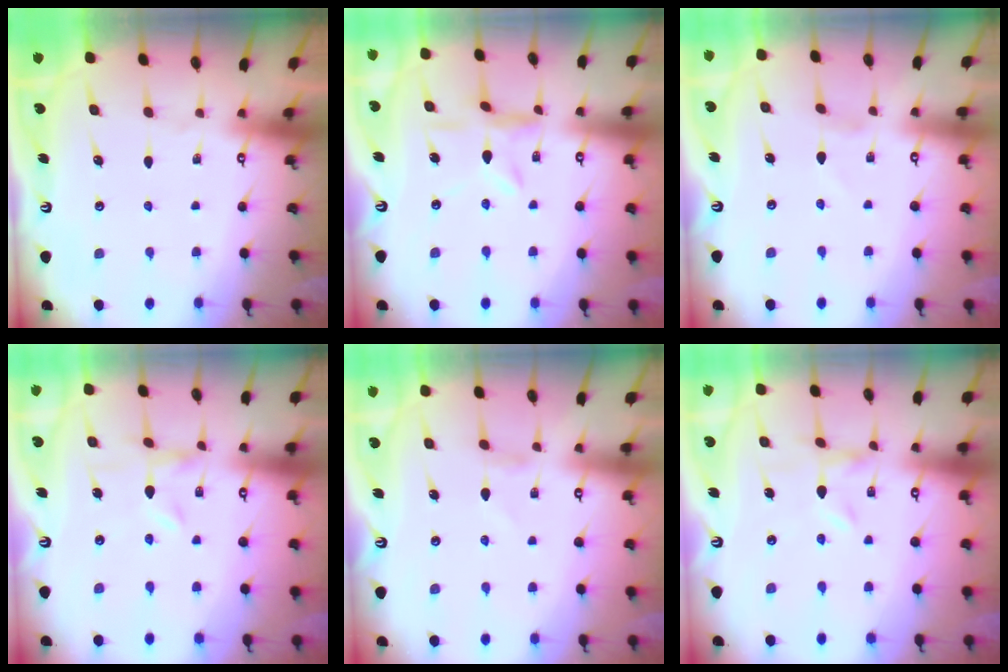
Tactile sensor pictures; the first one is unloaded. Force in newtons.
{"total": 5.4, "press": 5.4, "slide": 0.5}
{"total": 1.2, "press": 1.2, "slide": 0.1}
{"total": 0.0}
{"total": 0.7, "press": 0.7, "slide": 0.1}
{"total": 0.0}